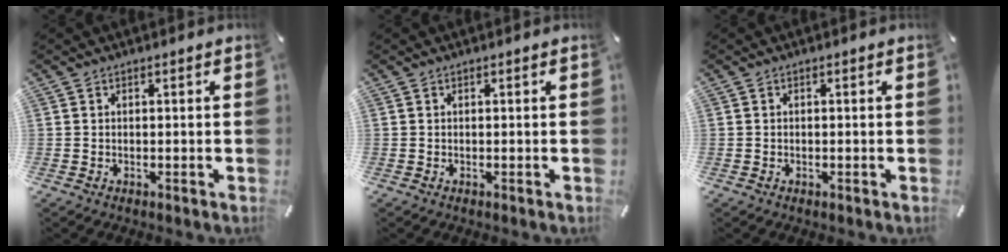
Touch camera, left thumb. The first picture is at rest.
{"total": 0.0}
{"total": 0.0}